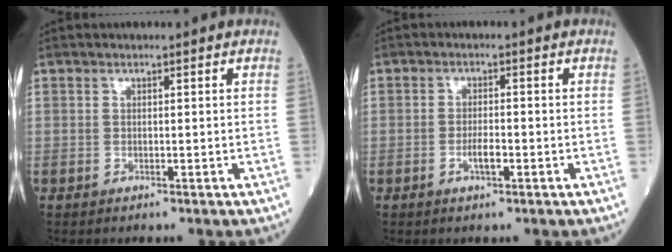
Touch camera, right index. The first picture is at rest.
{"total": 2.6, "force": [-1.0, 0.6, 2.4], "torque": [-0.046, 0.001, -0.017]}